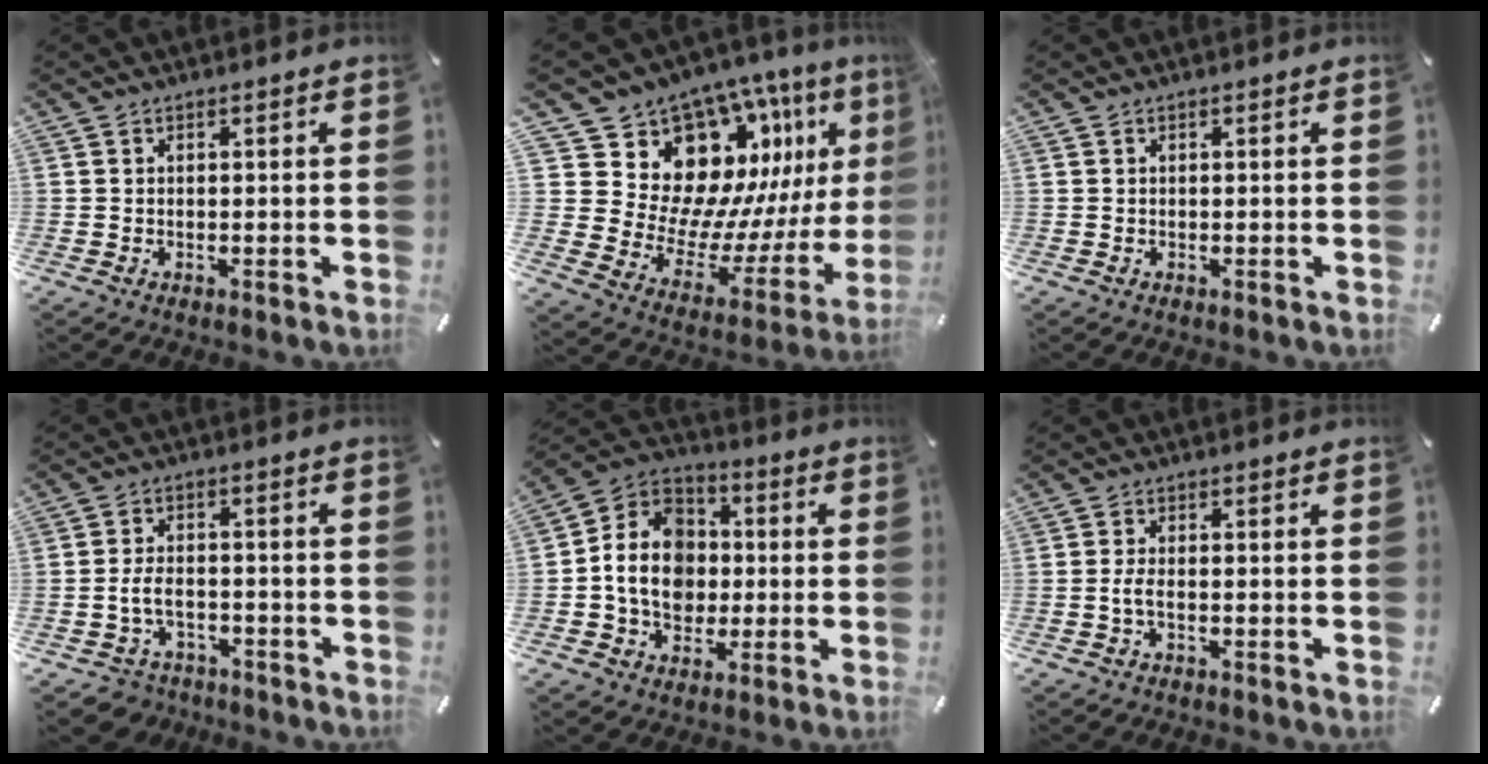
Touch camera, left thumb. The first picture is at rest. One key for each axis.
{"total": 17.0, "fx": 10.9, "fy": 10.9, "fz": 7.2, "tx": -0.101, "ty": -0.124, "tz": 0.213}
{"total": 0.0}
{"total": 6.2, "fx": -2.3, "fy": 4.6, "fz": 3.5, "tx": -0.079, "ty": 0.015, "tz": -0.045}
{"total": 12.7, "fx": -2.0, "fy": 11.0, "fz": 6.1, "tx": -0.146, "ty": 0.016, "tz": -0.039}
{"total": 2.7, "fx": -0.9, "fy": 0.8, "fz": 2.4, "tx": -0.057, "ty": -0.001, "tz": -0.020}